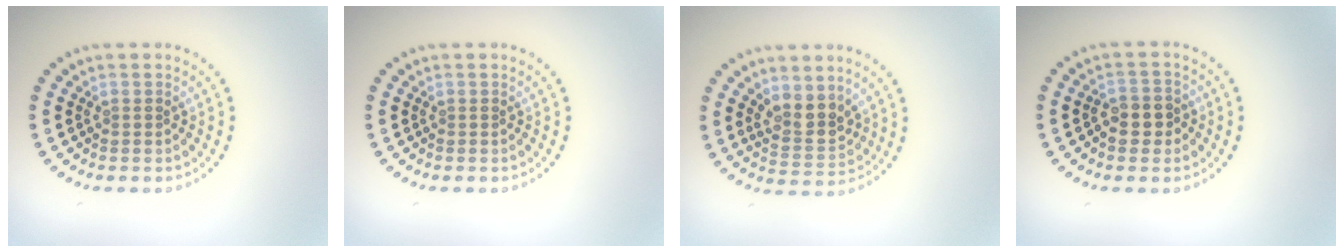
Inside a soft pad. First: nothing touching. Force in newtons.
{"total": 0.0}
{"total": 3.2, "press": 3.0, "slide": 1.3}
{"total": 2.4, "press": 2.3, "slide": 0.7}